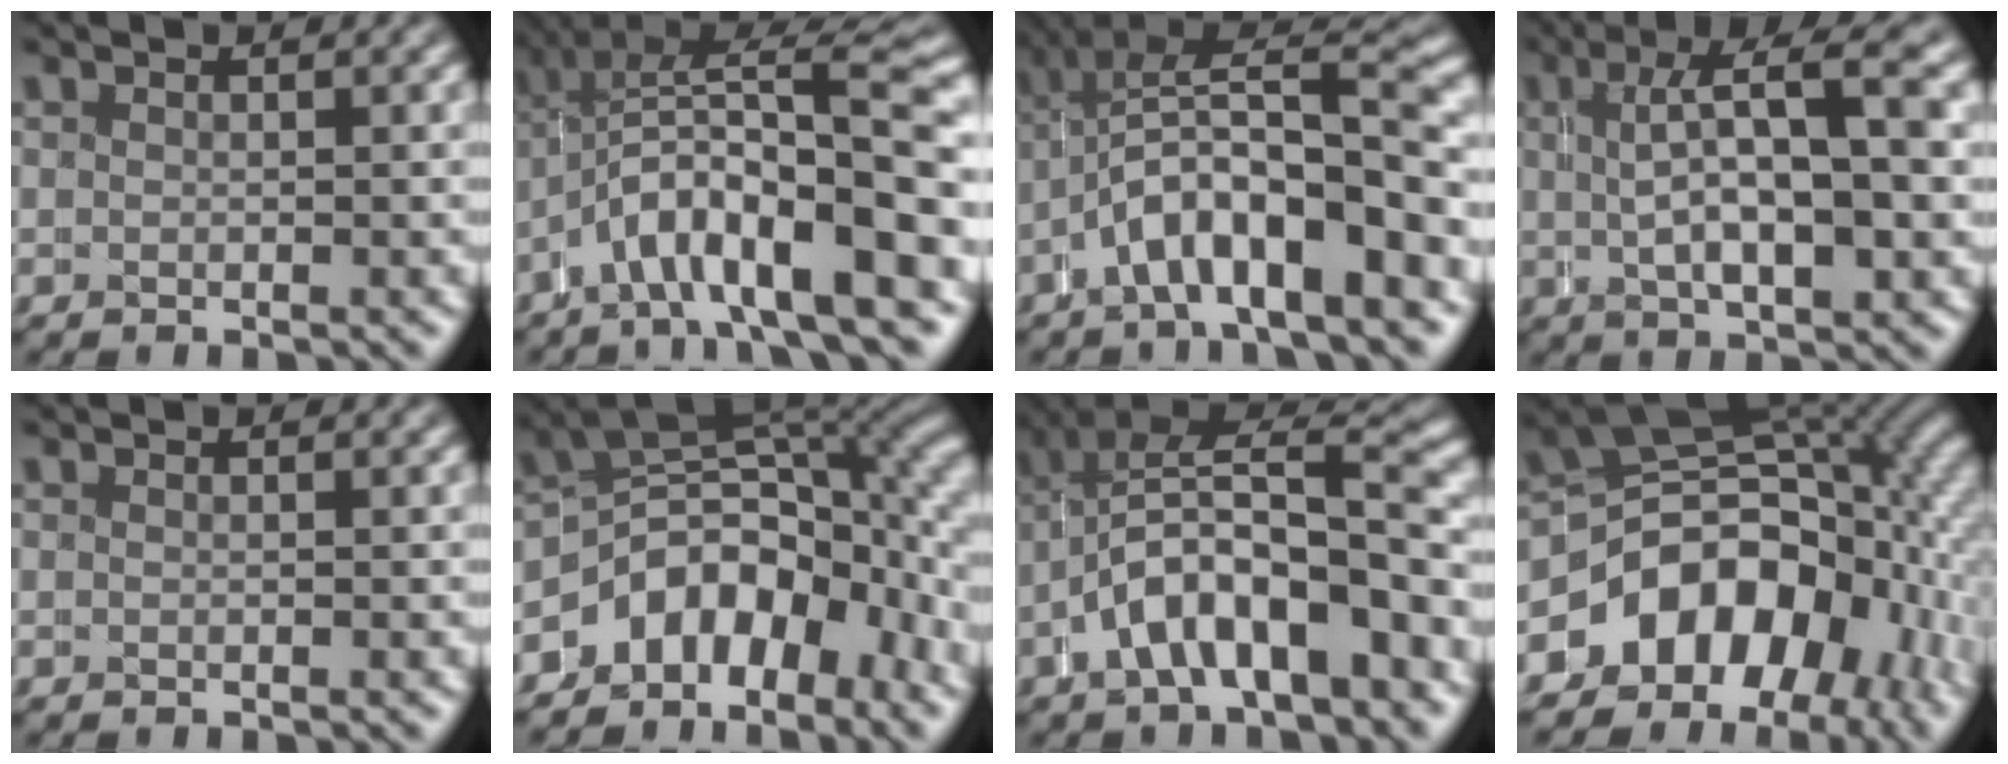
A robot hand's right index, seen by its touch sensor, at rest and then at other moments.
{"total": 9.3, "force": [-0.7, 4.1, 8.3], "torque": [-0.128, 0.005, -0.014]}
{"total": 8.5, "force": [-0.3, 3.8, 7.6], "torque": [-0.113, 0.011, -0.011]}
{"total": 6.1, "force": [1.4, 1.3, 5.8], "torque": [-0.075, 0.020, 0.021]}
{"total": 0.0}
{"total": 12.9, "force": [-1.9, 8.7, 9.3], "torque": [-0.128, -0.001, -0.039]}
{"total": 8.0, "force": [-1.8, 4.5, 6.4], "torque": [-0.112, -0.004, -0.026]}
{"total": 19.7, "force": [-1.0, 14.3, 13.6], "torque": [-0.223, -0.004, -0.030]}